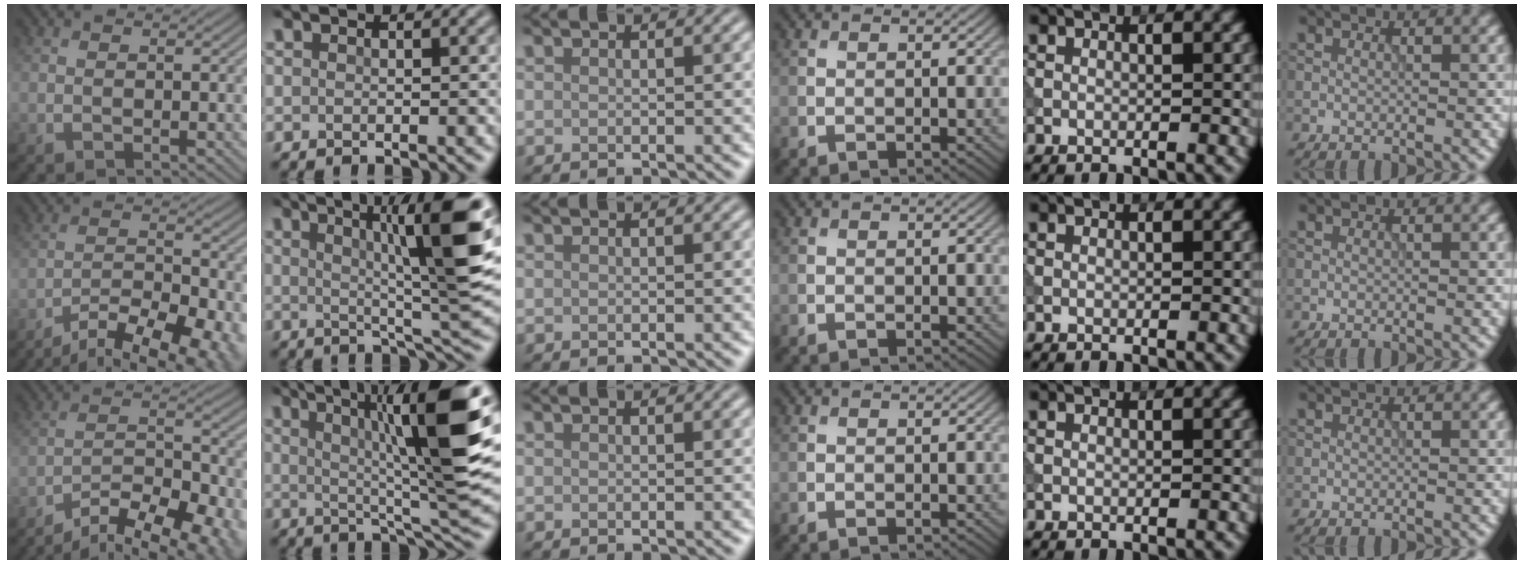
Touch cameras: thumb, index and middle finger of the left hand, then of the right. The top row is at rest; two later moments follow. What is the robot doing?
{"motion": "extract", "object": "tissue"}